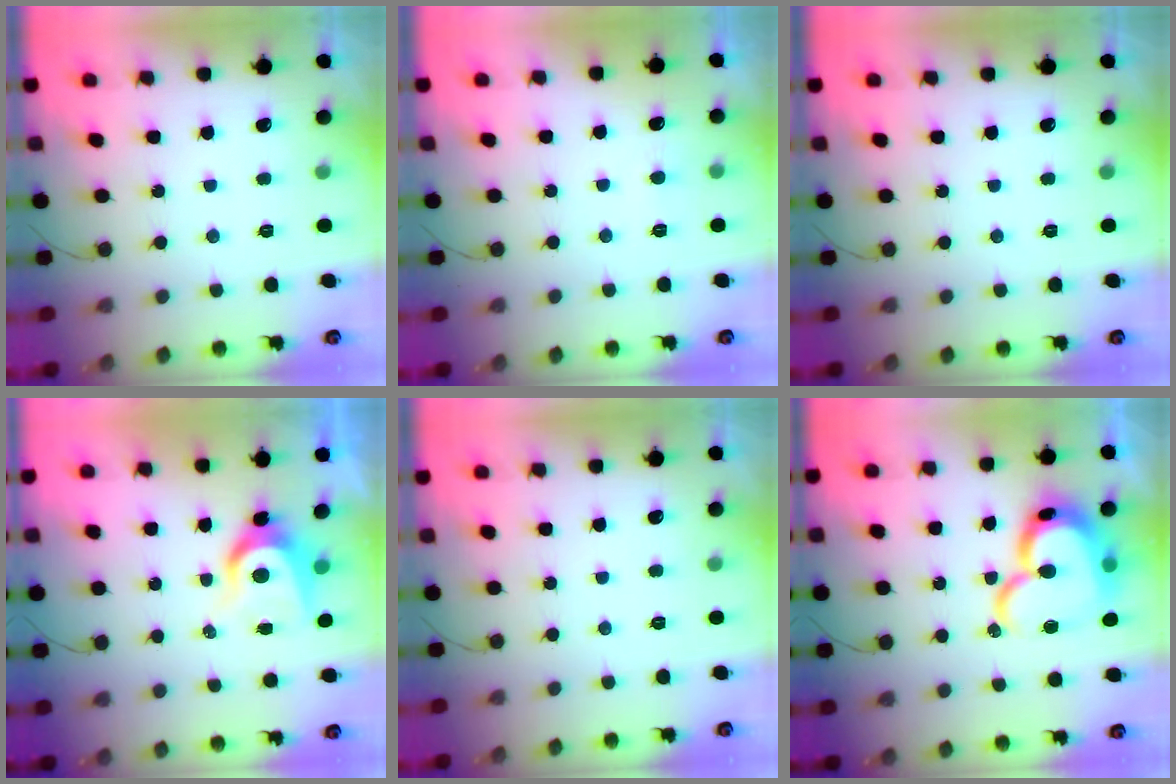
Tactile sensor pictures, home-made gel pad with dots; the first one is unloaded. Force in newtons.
{"total": 3.6, "press": 3.6, "slide": 0.4}
{"total": 0.0}
{"total": 7.7, "press": 7.7, "slide": 0.5}
{"total": 0.0}
{"total": 22.2, "press": 22.0, "slide": 2.6}